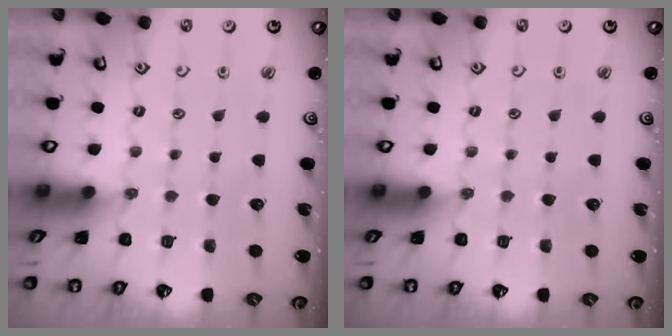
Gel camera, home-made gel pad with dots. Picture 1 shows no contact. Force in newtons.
{"total": 0.0}